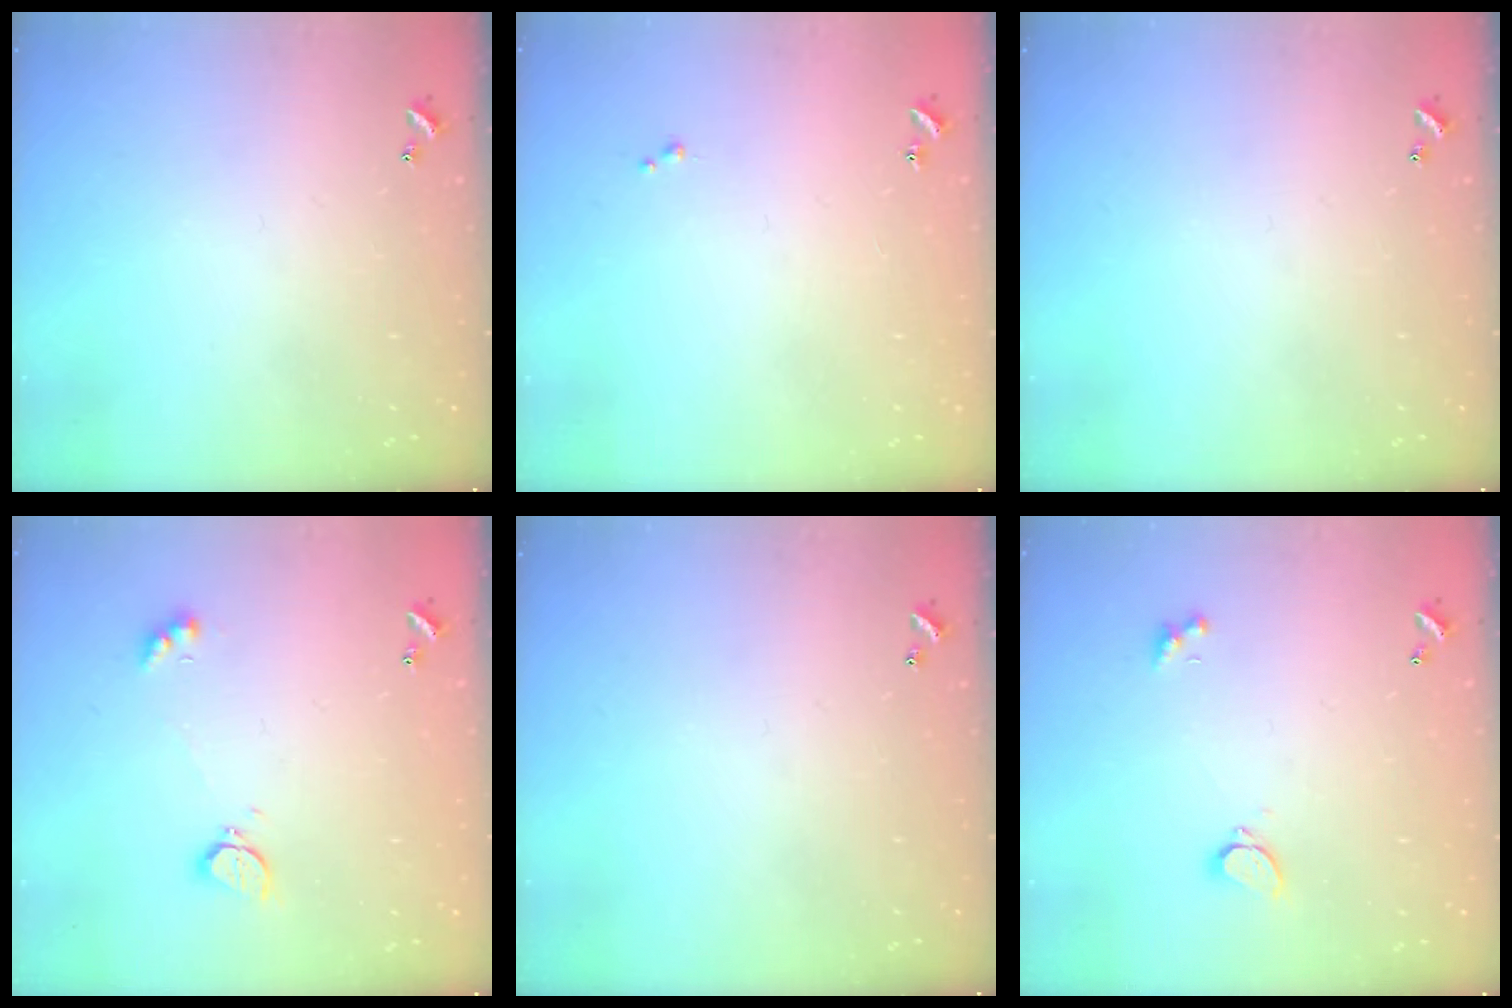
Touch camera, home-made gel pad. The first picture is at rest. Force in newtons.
{"total": 0.0}
{"total": 0.0}
{"total": 2.5, "press": 2.5, "slide": 0.6}
{"total": 0.0}
{"total": 1.0, "press": 0.8, "slide": 0.5}